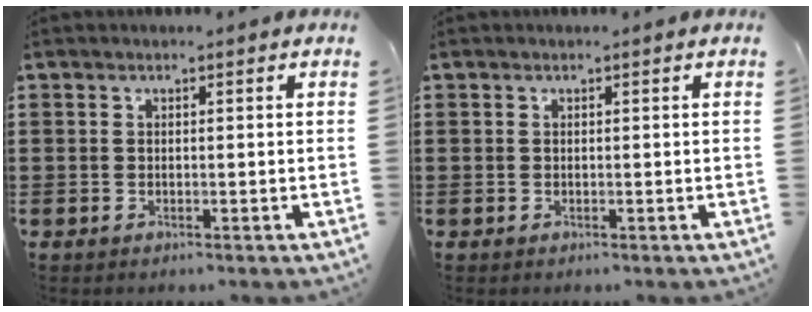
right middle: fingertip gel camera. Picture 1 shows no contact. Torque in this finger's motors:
{"motor_torque": [0.00, 0.00, 0.13, -0.01]}